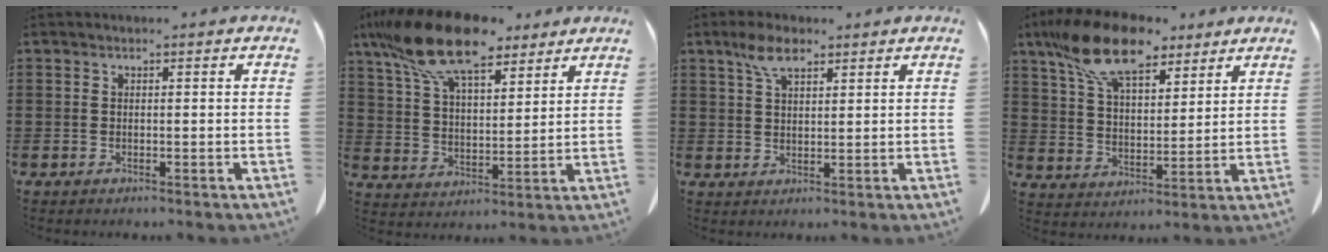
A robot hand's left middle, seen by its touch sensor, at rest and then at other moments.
{"total": 14.9, "force": [11.0, 4.7, 8.8], "torque": [-0.211, -0.027, 0.202]}
{"total": 5.0, "force": [3.1, 2.0, 3.4], "torque": [-0.075, 0.005, 0.057]}
{"total": 13.5, "force": [9.7, 5.2, 7.9], "torque": [-0.172, -0.018, 0.182]}